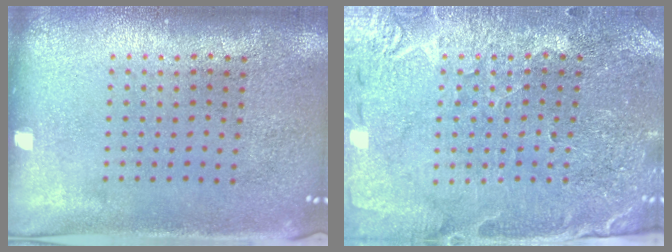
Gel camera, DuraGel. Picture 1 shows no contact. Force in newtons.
{"total": 1.3, "press": 1.2, "slide": 0.2}